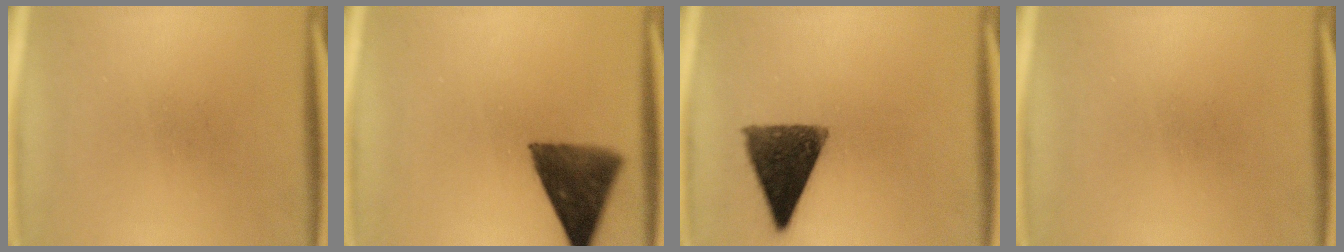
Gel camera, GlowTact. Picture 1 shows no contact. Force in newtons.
{"total": 10.6}
{"total": 11.9}
{"total": 0.0}